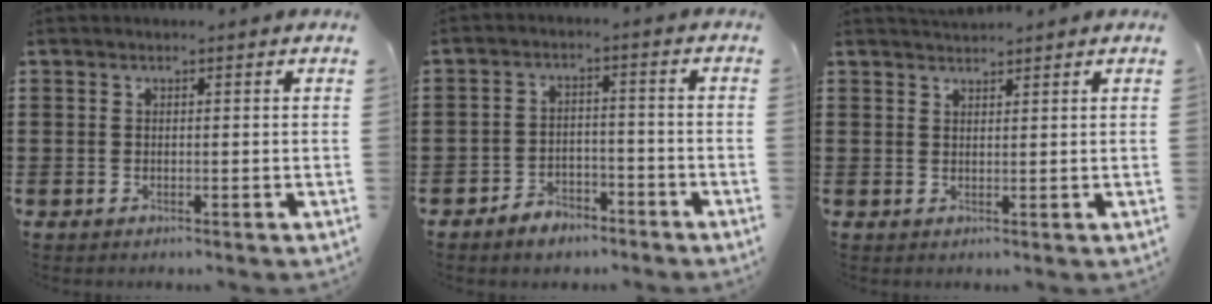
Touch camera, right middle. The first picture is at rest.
{"total": 3.6, "force": [-3.3, 1.2, 0.5], "torque": [-0.012, 0.010, -0.068]}
{"total": 1.7, "force": [1.7, 0.3, 0.2], "torque": [-0.007, 0.004, 0.033]}